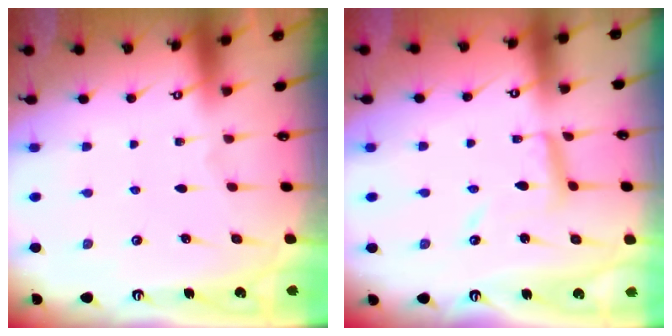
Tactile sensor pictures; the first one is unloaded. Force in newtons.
{"total": 8.4, "press": 8.4, "slide": 0.6}